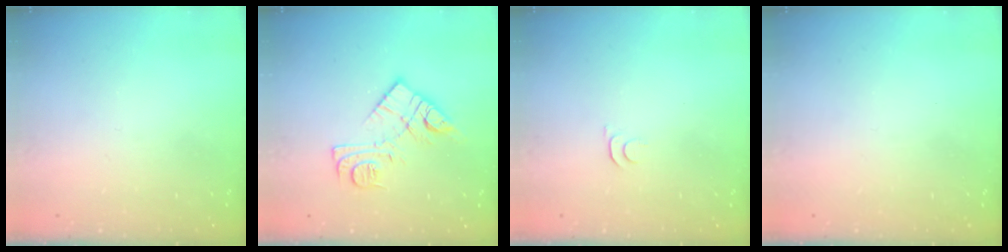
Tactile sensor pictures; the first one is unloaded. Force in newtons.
{"total": 11.8, "press": 11.8, "slide": 0.7}
{"total": 3.5, "press": 3.5, "slide": 0.5}
{"total": 0.0}